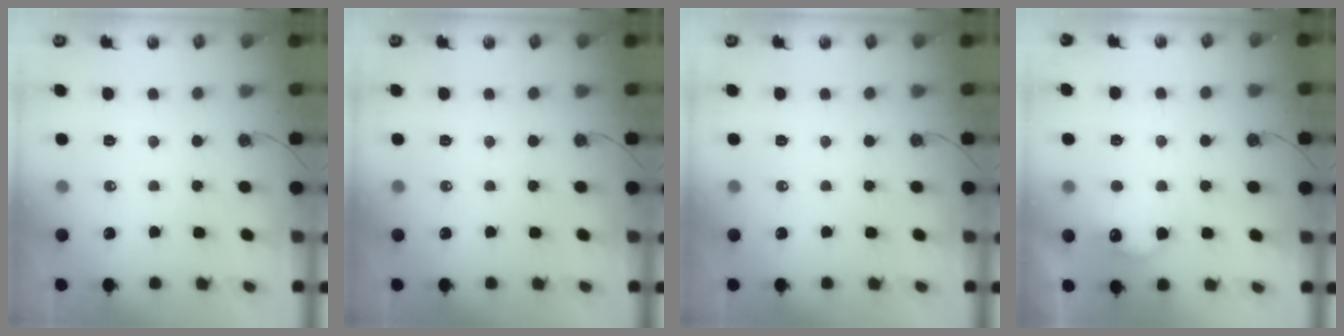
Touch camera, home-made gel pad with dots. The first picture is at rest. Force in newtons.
{"total": 0.0}
{"total": 0.0}
{"total": 10.1, "press": 10.1, "slide": 0.4}